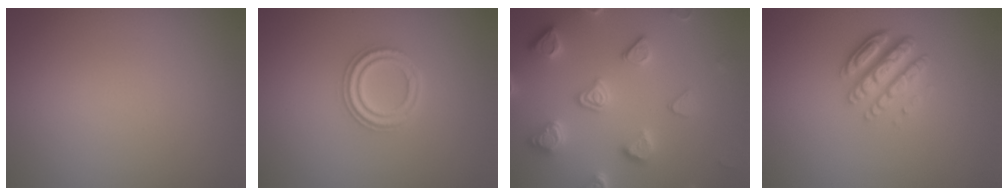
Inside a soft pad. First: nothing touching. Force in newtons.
{"total": 2.4, "press": 2.3, "slide": 0.5}
{"total": 4.7, "press": 4.5, "slide": 1.4}
{"total": 4.6, "press": 3.4, "slide": 3.2}